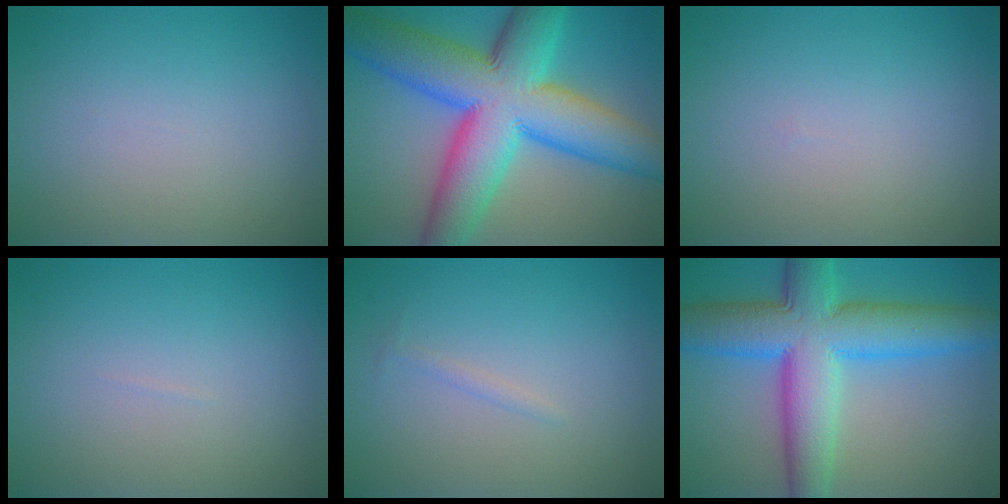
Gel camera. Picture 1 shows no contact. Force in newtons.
{"total": 14.5, "press": 14.5, "slide": 0.1}
{"total": 0.0}
{"total": 0.0}
{"total": 0.6, "press": 0.6, "slide": 0.0}
{"total": 11.1, "press": 11.1, "slide": 0.2}